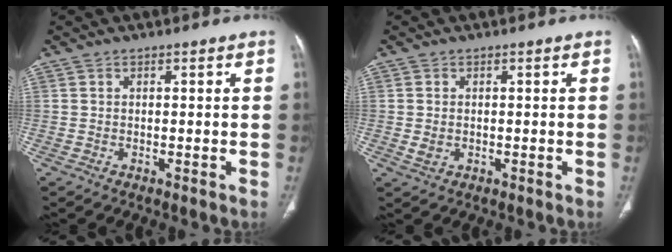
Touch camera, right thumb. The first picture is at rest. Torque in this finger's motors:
{"motor_torque": [-0.35, 0.13, 0.46, 0.11, 0.15]}